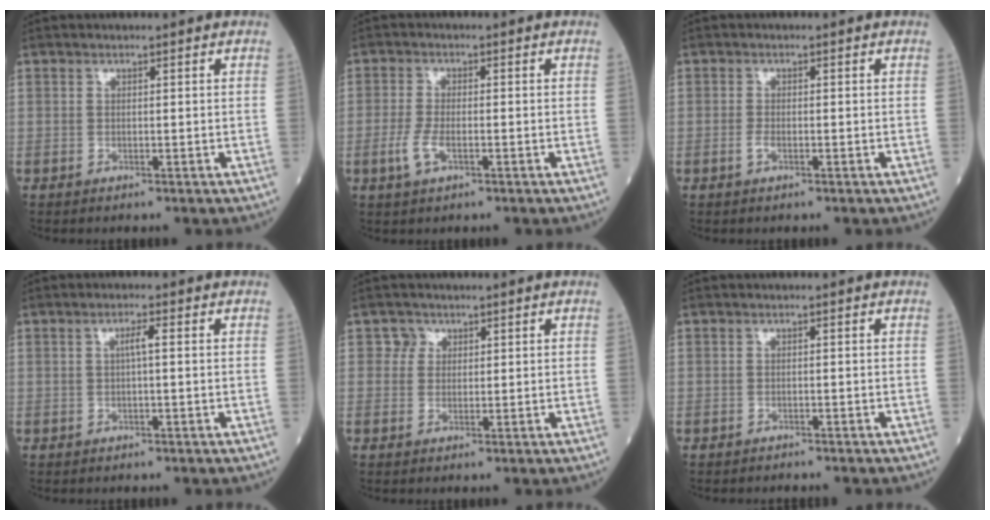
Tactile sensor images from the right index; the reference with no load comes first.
{"total": 3.7, "force": [-1.3, 1.4, 3.2], "torque": [-0.072, -0.002, -0.026]}
{"total": 1.2, "force": [-0.5, 0.5, 1.0], "torque": [-0.021, 0.001, -0.010]}
{"total": 1.7, "force": [0.2, 0.1, 1.7], "torque": [-0.031, 0.004, 0.003]}
{"total": 1.8, "force": [0.9, 1.6, 0.0], "torque": [0.011, -0.002, 0.007]}
{"total": 1.3, "force": [-1.3, 0.2, 0.2], "torque": [-0.007, -0.001, -0.018]}